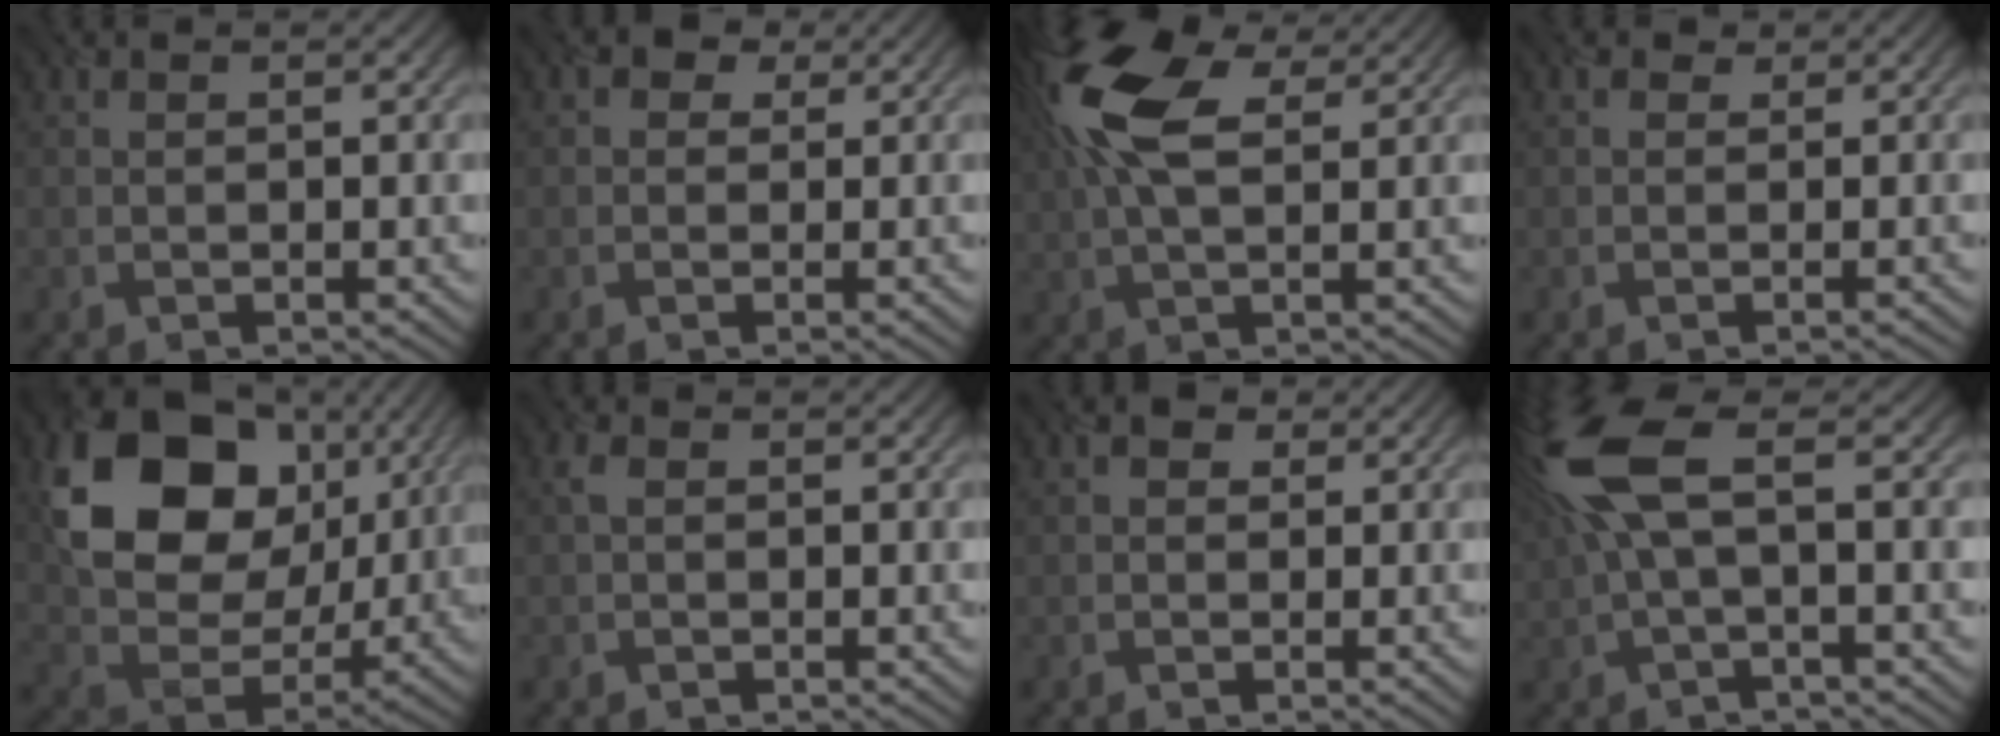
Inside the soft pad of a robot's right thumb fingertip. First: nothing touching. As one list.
[{"total": 1.9, "force": [0.6, 1.4, 1.1], "torque": [-0.018, 0.003, 0.004]}, {"total": 11.5, "force": [4.5, 5.1, 9.2], "torque": [-0.222, 0.022, 0.078]}, {"total": 0.0}, {"total": 16.3, "force": [6.0, 11.8, 9.5], "torque": [-0.201, 0.002, 0.116]}, {"total": 1.2, "force": [0.1, 0.8, 0.8], "torque": [-0.022, 0.004, 0.000]}, {"total": 1.3, "force": [0.5, 1.0, 0.7], "torque": [-0.011, 0.002, 0.005]}, {"total": 7.9, "force": [2.0, 2.1, 7.3], "torque": [-0.174, 0.022, 0.033]}]